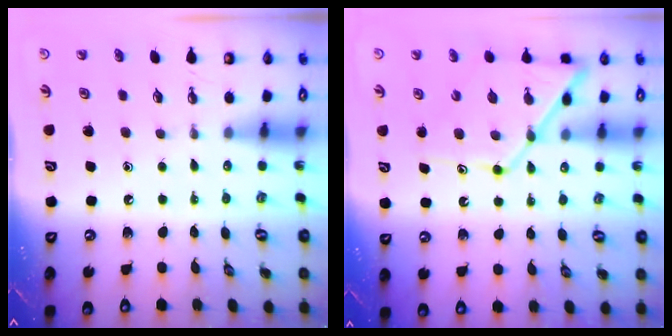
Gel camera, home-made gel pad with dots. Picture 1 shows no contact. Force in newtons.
{"total": 13.1, "press": 13.0, "slide": 1.1}